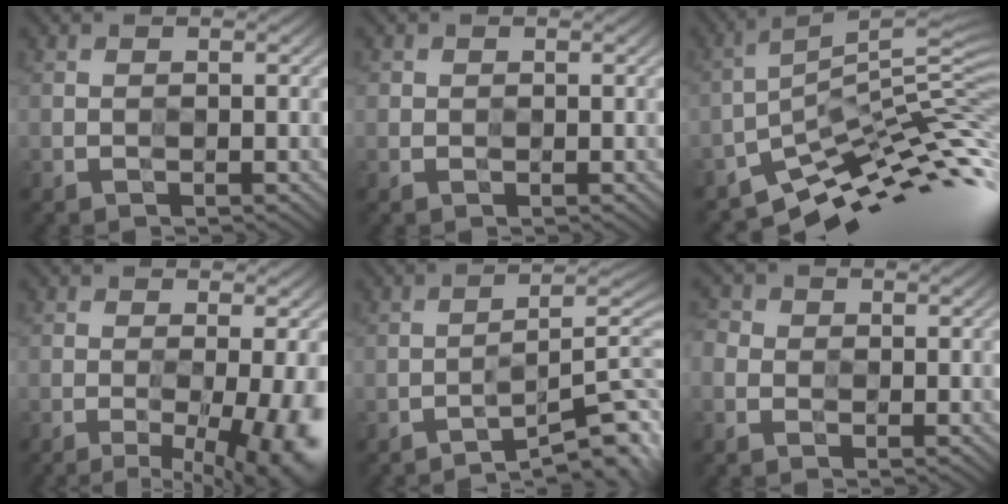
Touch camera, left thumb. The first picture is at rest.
{"total": 0.8, "force": [0.2, 0.8, 0.1], "torque": [0.001, -0.004, -0.002]}
{"total": 13.0, "force": [-7.0, 3.5, 10.4], "torque": [-0.180, 0.003, -0.130]}
{"total": 9.8, "force": [-3.1, 2.8, 8.8], "torque": [-0.104, -0.011, -0.034]}
{"total": 8.2, "force": [-4.7, 1.6, 6.5], "torque": [-0.100, 0.004, -0.073]}
{"total": 2.6, "force": [-0.8, 2.3, 0.9], "torque": [-0.024, 0.004, -0.027]}